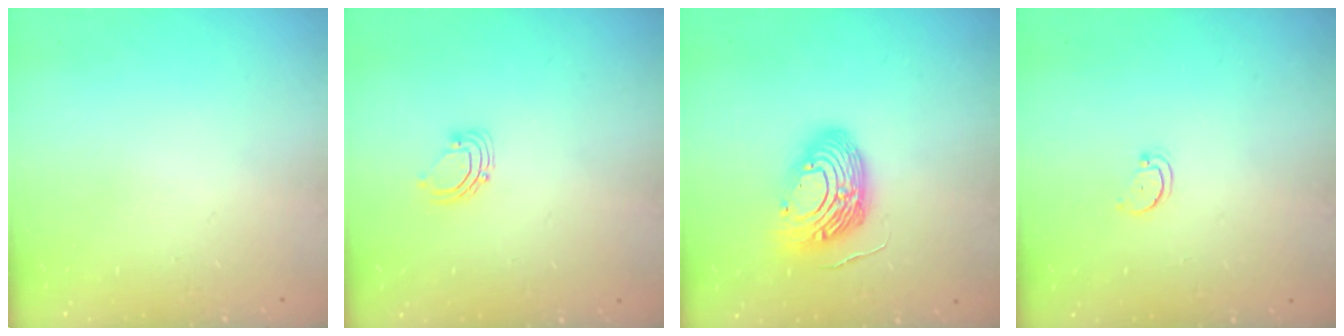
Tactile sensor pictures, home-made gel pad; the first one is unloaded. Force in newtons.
{"total": 3.5, "press": 3.5, "slide": 0.2}
{"total": 14.0, "press": 13.9, "slide": 2.3}
{"total": 2.3, "press": 2.3, "slide": 0.2}